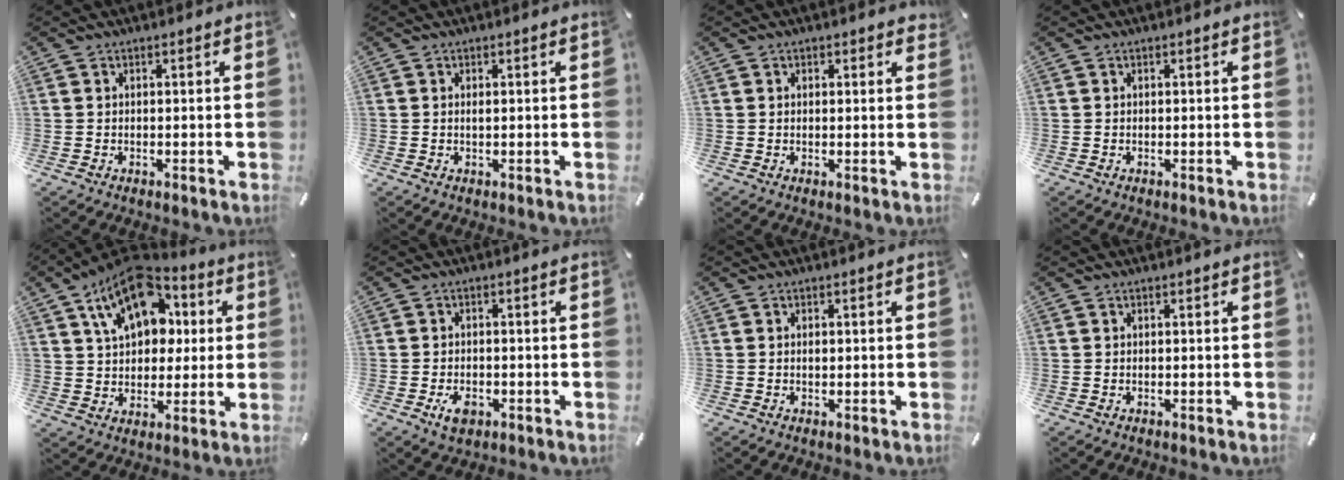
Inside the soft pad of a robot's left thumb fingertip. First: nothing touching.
{"total": 0.8, "force": [0.2, 0.2, 0.8], "torque": [-0.015, 0.000, 0.003]}
{"total": 0.9, "force": [0.5, 0.6, 0.4], "torque": [-0.001, 0.000, 0.007]}
{"total": 0.0}
{"total": 17.0, "force": [7.6, 11.4, 10.2], "torque": [-0.175, -0.027, 0.136]}
{"total": 4.0, "force": [-1.7, 2.5, 2.6], "torque": [-0.056, 0.006, -0.032]}
{"total": 0.6, "force": [0.1, 0.4, 0.5], "torque": [-0.011, 0.000, 0.000]}
{"total": 0.0}